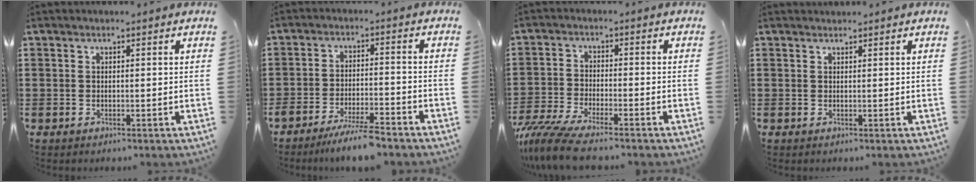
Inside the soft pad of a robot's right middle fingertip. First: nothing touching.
{"total": 5.3, "force": [-4.7, 0.0, 2.3], "torque": [-0.042, -0.007, -0.087]}
{"total": 6.1, "force": [-5.3, 0.2, 3.1], "torque": [-0.090, -0.022, -0.110]}
{"total": 0.7, "force": [0.7, 0.2, -0.1], "torque": [-0.001, 0.000, 0.014]}